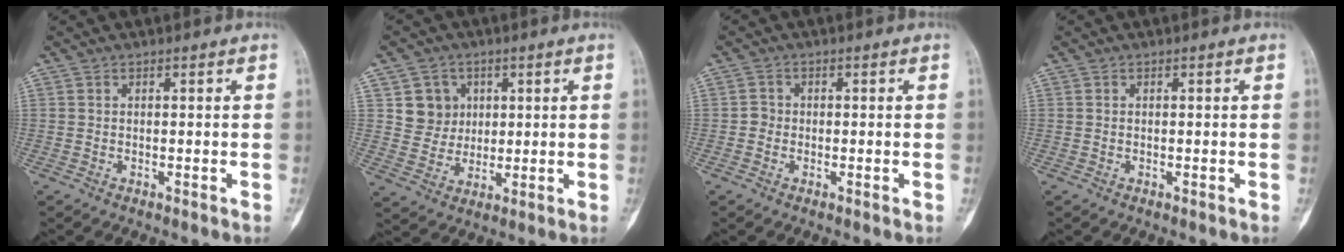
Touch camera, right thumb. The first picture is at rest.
{"total": 6.9, "force": [2.2, 6.4, 1.5], "torque": [0.007, -0.006, 0.042]}
{"total": 1.5, "force": [-0.4, 1.4, 0.5], "torque": [0.002, 0.007, -0.011]}
{"total": 0.0}